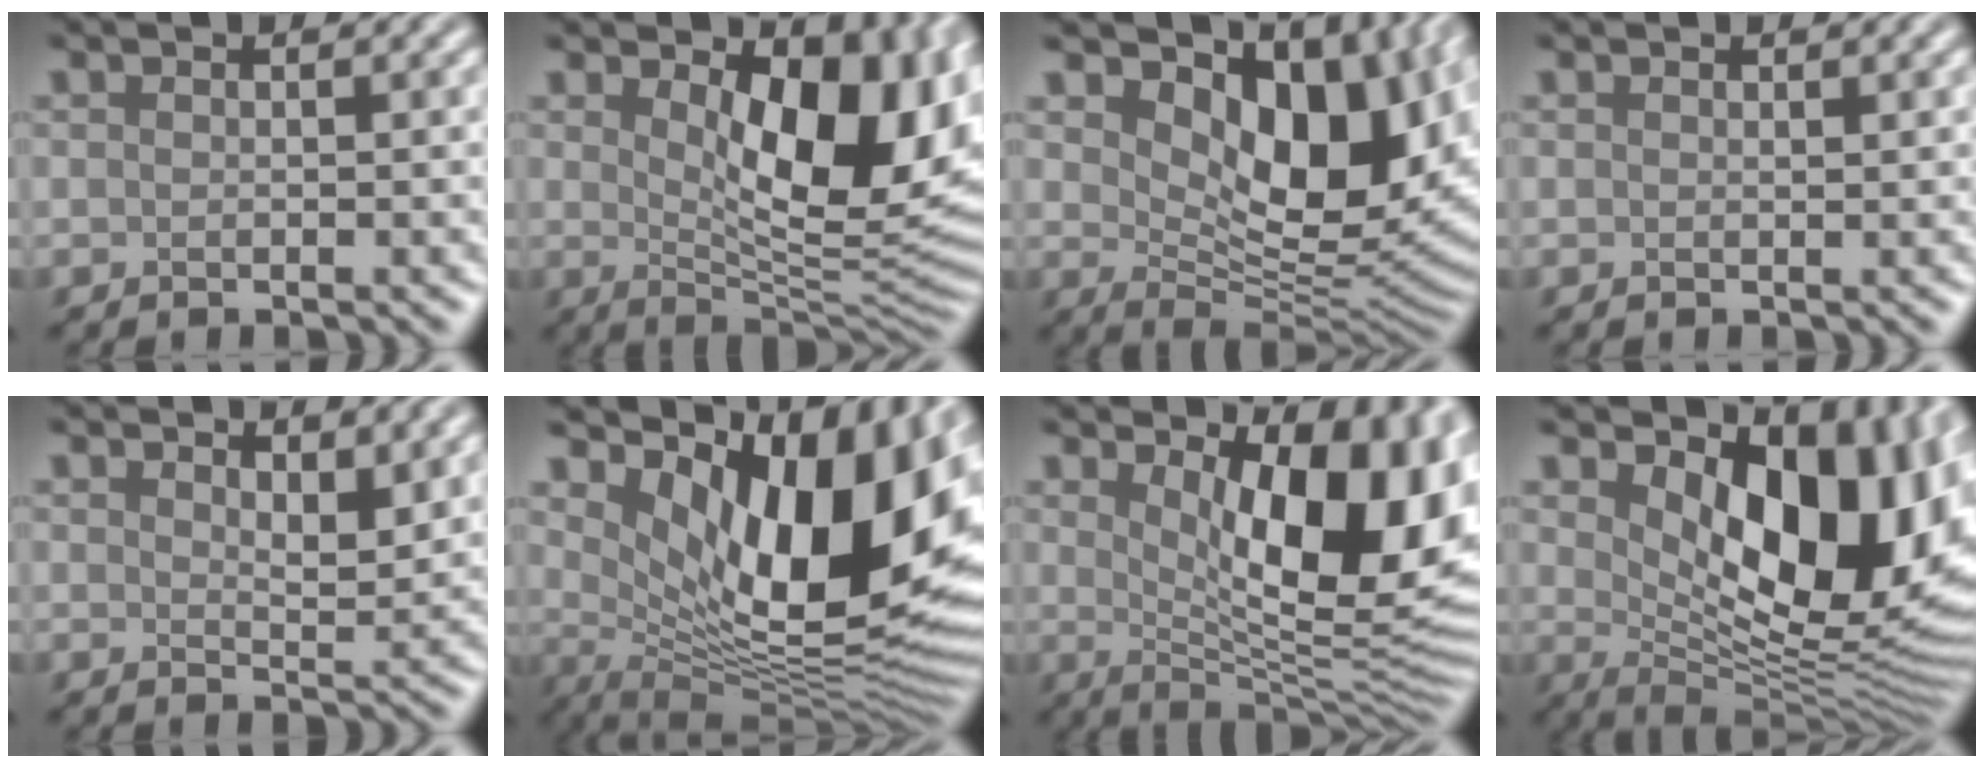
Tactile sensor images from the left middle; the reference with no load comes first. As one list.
[{"total": 11.5, "force": [2.7, 5.5, 9.8], "torque": [-0.129, -0.012, 0.051]}, {"total": 13.3, "force": [5.3, 7.1, 9.9], "torque": [-0.134, -0.006, 0.094]}, {"total": 0.0}, {"total": 2.8, "force": [1.8, 1.1, 1.9], "torque": [-0.029, -0.005, 0.032]}, {"total": 15.3, "force": [4.4, 7.2, 12.7], "torque": [-0.179, -0.016, 0.085]}, {"total": 12.8, "force": [3.4, 5.5, 11.0], "torque": [-0.134, -0.009, 0.057]}, {"total": 13.6, "force": [3.6, 7.2, 10.9], "torque": [-0.134, -0.013, 0.064]}]